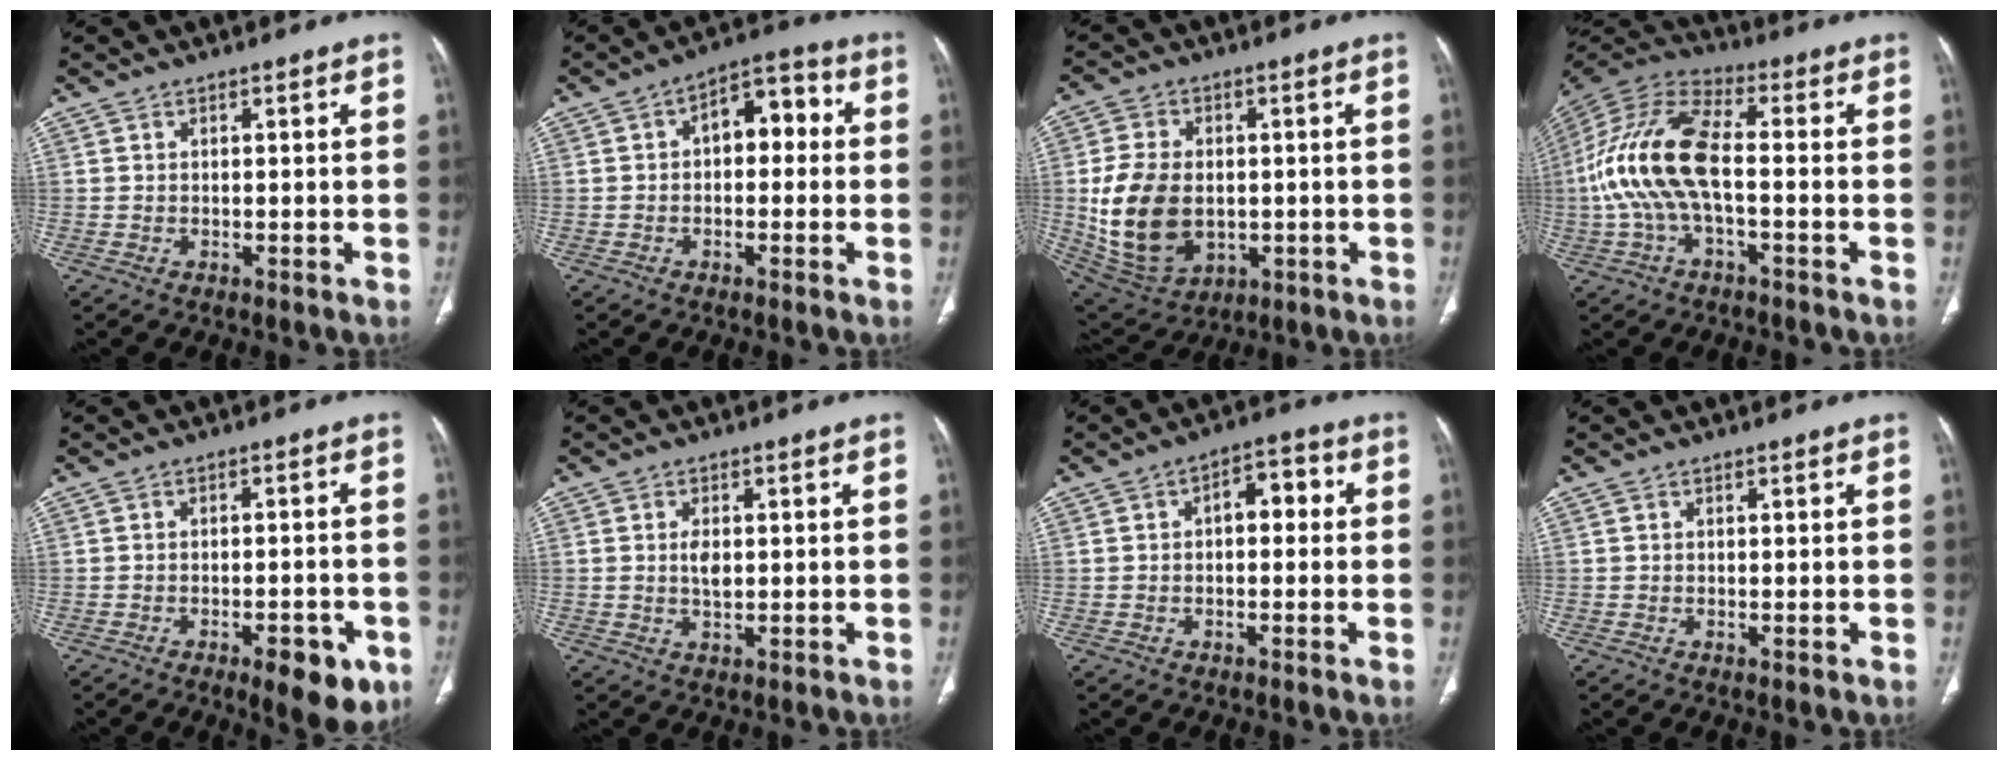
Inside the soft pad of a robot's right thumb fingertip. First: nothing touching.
{"total": 7.9, "force": [0.4, 4.9, 6.2], "torque": [-0.053, 0.028, -0.007]}
{"total": 16.4, "force": [-0.8, 11.4, 11.7], "torque": [-0.211, -0.004, 0.010]}
{"total": 16.4, "force": [-1.9, 7.3, 14.5], "torque": [-0.314, 0.038, -0.040]}
{"total": 8.8, "force": [-4.3, 3.3, 6.9], "torque": [-0.072, 0.008, -0.053]}
{"total": 2.9, "force": [0.3, 1.6, 2.4], "torque": [-0.043, -0.002, 0.006]}
{"total": 5.5, "force": [0.3, 3.2, 4.4], "torque": [-0.037, 0.020, -0.006]}
{"total": 0.0}